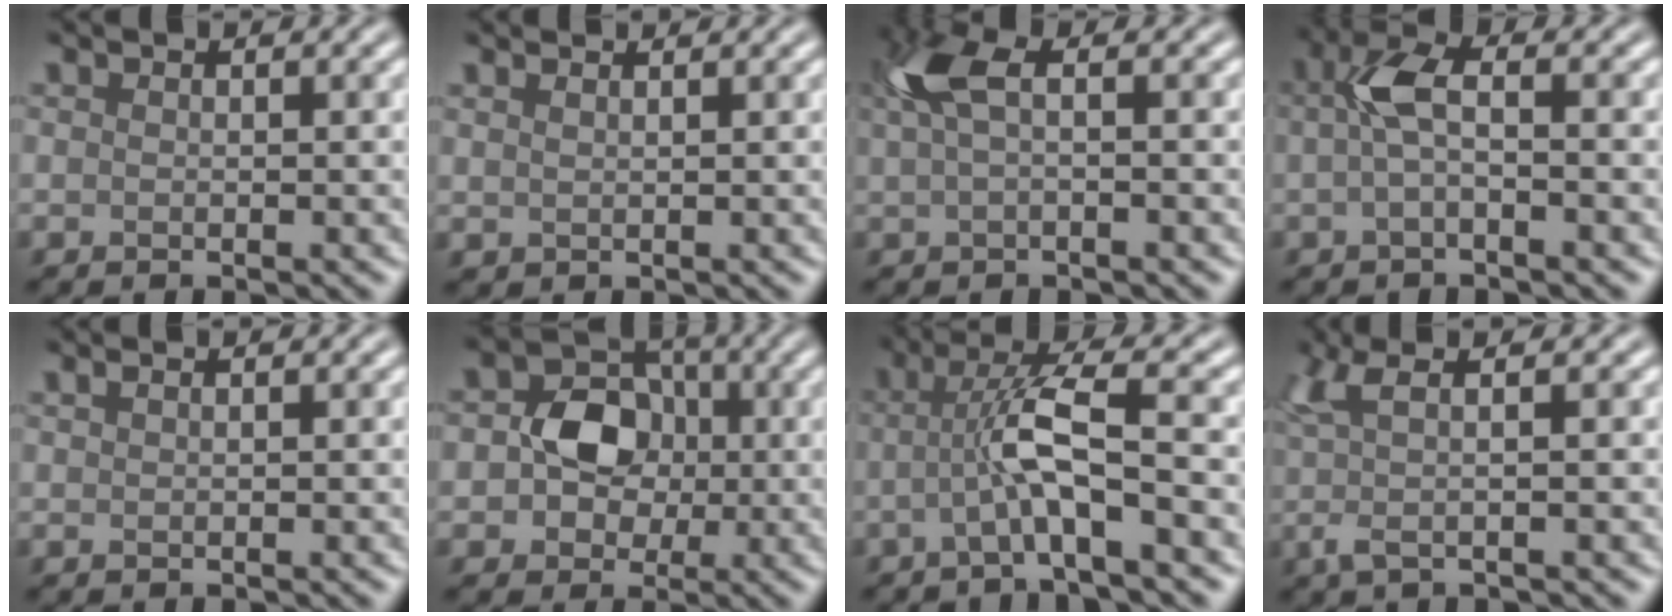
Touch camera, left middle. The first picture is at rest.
{"total": 1.2, "force": [1.0, 0.5, 0.4], "torque": [-0.016, 0.005, 0.021]}
{"total": 3.5, "force": [1.1, 1.2, 3.2], "torque": [-0.078, 0.014, 0.017]}
{"total": 2.9, "force": [-0.1, 0.9, 2.8], "torque": [-0.063, 0.013, -0.007]}
{"total": 0.8, "force": [0.6, 0.3, 0.5], "torque": [-0.015, 0.007, 0.013]}
{"total": 5.3, "force": [-0.1, 4.3, 3.2], "torque": [-0.049, 0.011, -0.009]}
{"total": 4.6, "force": [-1.1, 0.3, 4.5], "torque": [-0.092, 0.018, -0.026]}
{"total": 3.3, "force": [1.1, 0.7, 3.0], "torque": [-0.070, 0.007, 0.020]}